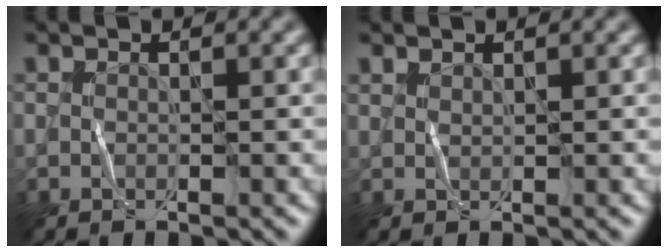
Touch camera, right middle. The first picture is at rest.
{"total": 0.7, "force": [0.6, 0.2, 0.1], "torque": [-0.004, 0.000, 0.016]}